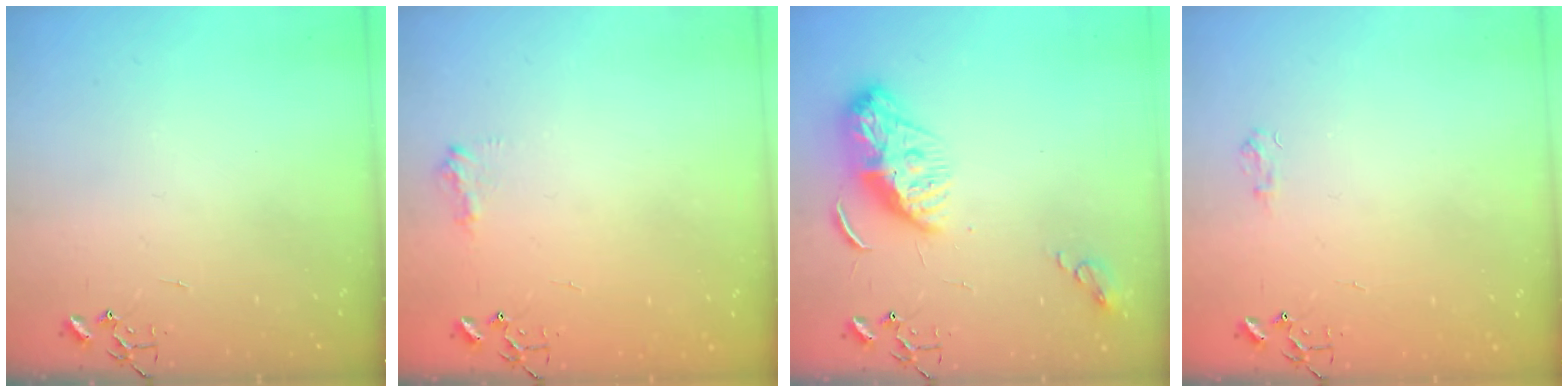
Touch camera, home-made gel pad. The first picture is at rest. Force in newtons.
{"total": 7.9, "press": 7.9, "slide": 0.6}
{"total": 10.0, "press": 10.0, "slide": 0.9}
{"total": 5.7, "press": 5.7, "slide": 0.6}